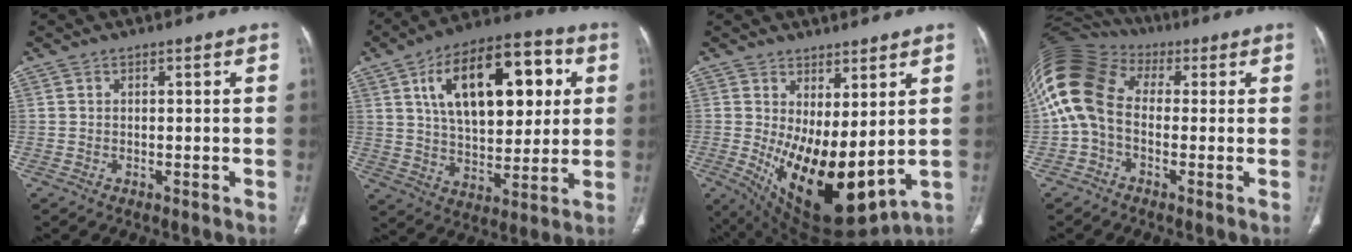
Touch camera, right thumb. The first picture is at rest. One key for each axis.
{"total": 23.1, "fx": 7.0, "fy": 11.9, "fz": 18.5, "tx": -0.255, "ty": -0.004, "tz": 0.109}
{"total": 16.8, "fx": 0.7, "fy": 7.6, "fz": 14.9, "tx": -0.244, "ty": -0.039, "tz": 0.041}
{"total": 16.1, "fx": 0.5, "fy": 11.6, "fz": 11.2, "tx": -0.243, "ty": 0.043, "tz": -0.001}